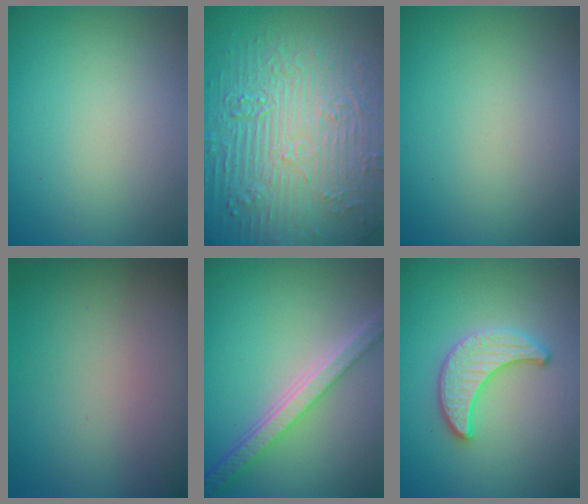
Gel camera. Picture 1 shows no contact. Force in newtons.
{"total": 11.1, "press": 7.4, "slide": 8.3}
{"total": 0.0}
{"total": 0.0}
{"total": 5.5, "press": 4.2, "slide": 3.5}
{"total": 3.3, "press": 3.3, "slide": 0.2}